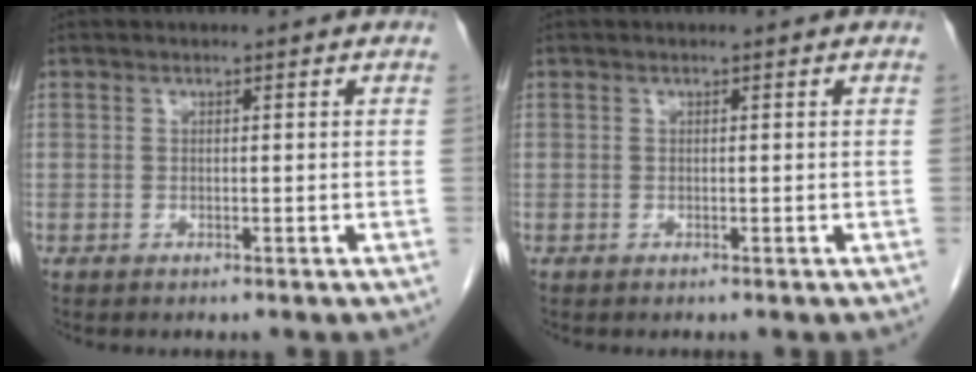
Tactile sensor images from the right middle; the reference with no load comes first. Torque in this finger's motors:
{"motor_torque": [-0.05, -0.25, 0.03, 0.00]}